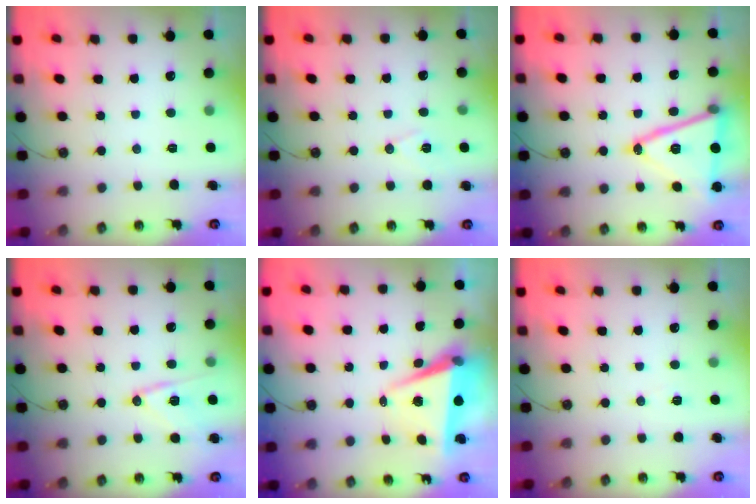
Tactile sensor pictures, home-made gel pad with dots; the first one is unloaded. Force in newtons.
{"total": 8.0, "press": 6.9, "slide": 4.1}
{"total": 19.0, "press": 18.6, "slide": 3.5}
{"total": 12.0, "press": 11.7, "slide": 2.7}
{"total": 7.5, "press": 6.1, "slide": 4.4}
{"total": 6.2, "press": 4.4, "slide": 4.4}